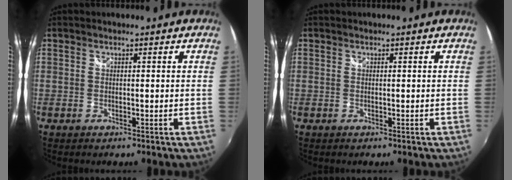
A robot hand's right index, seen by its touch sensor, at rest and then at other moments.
{"total": 0.0}